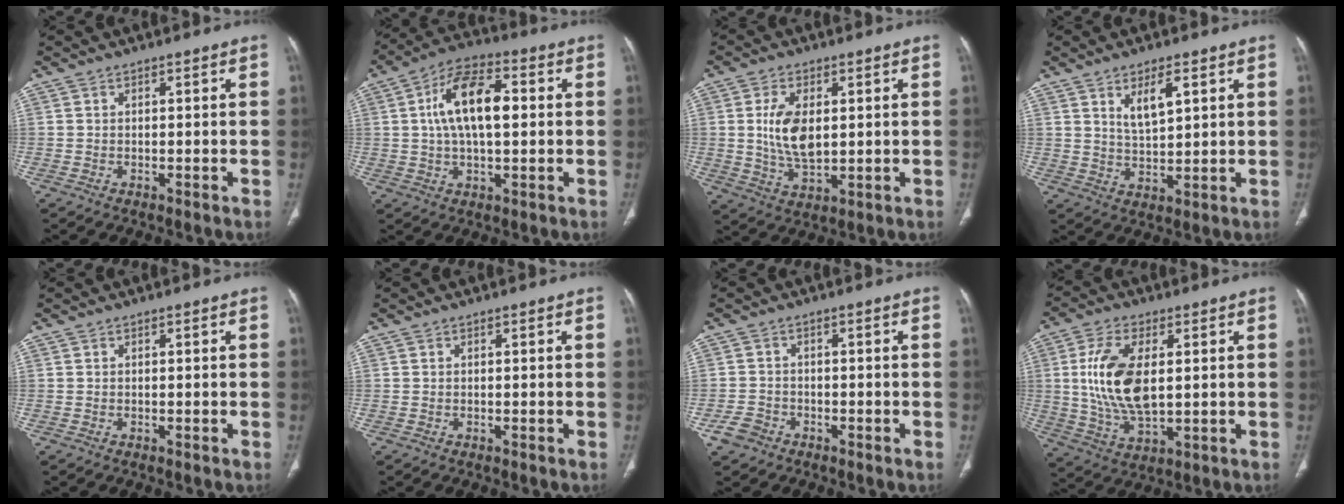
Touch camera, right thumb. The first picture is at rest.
{"total": 13.2, "force": [1.8, 6.4, 11.4], "torque": [-0.199, 0.018, 0.024]}
{"total": 9.0, "force": [1.2, 4.9, 7.5], "torque": [-0.140, -0.011, 0.031]}
{"total": 6.3, "force": [2.9, 2.4, 5.1], "torque": [-0.085, -0.021, 0.058]}
{"total": 0.0}
{"total": 0.0}
{"total": 3.3, "force": [-1.9, 2.5, 0.9], "torque": [-0.013, 0.013, -0.034]}
{"total": 13.8, "force": [1.9, 6.9, 11.8], "torque": [-0.237, -0.011, 0.042]}